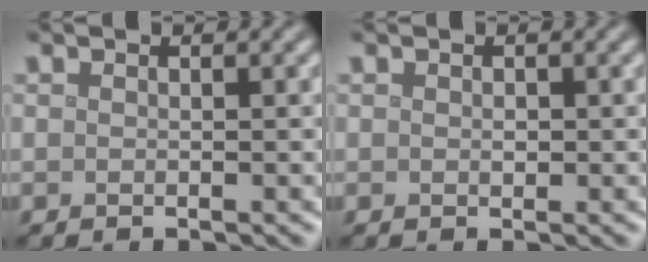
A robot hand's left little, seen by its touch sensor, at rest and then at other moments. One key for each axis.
{"total": 0.6, "fx": 0.1, "fy": 0.4, "fz": 0.4, "tx": -0.004, "ty": -0.002, "tz": 0.000}